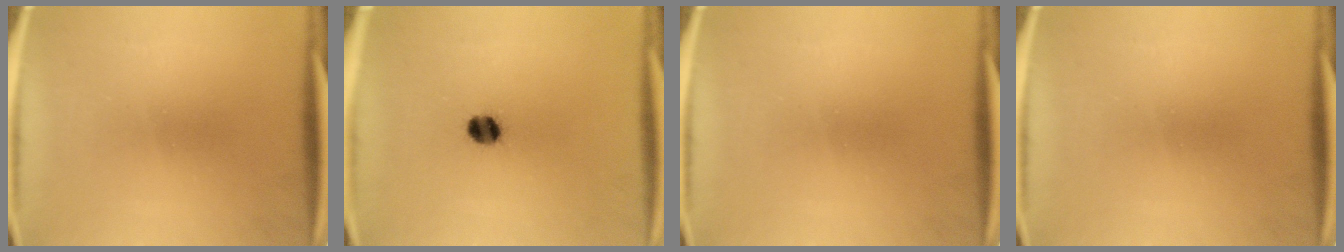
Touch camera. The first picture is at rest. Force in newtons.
{"total": 4.4}
{"total": 0.0}
{"total": 0.0}